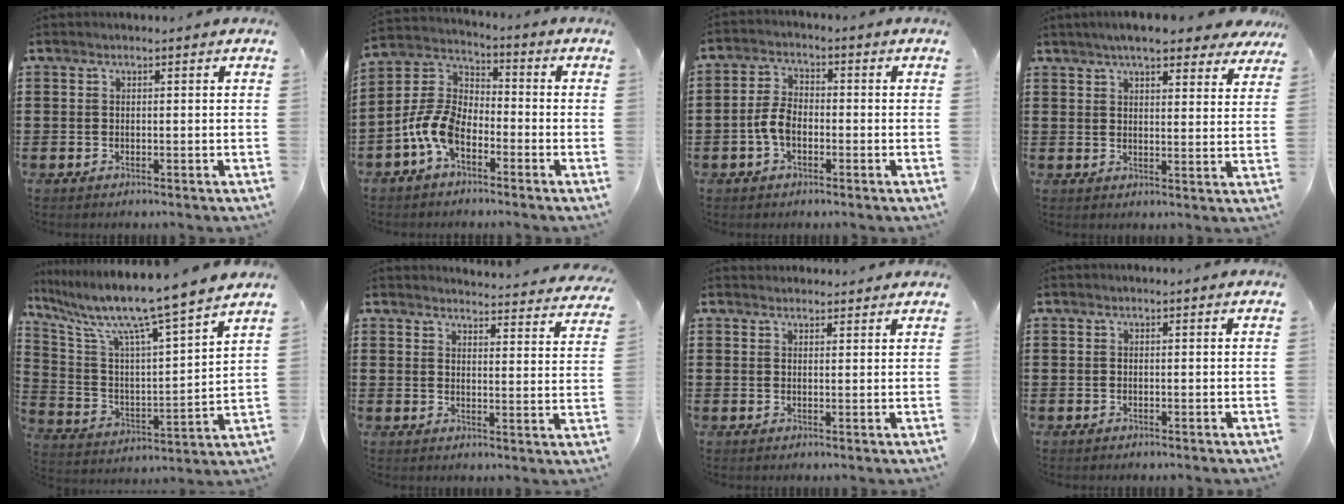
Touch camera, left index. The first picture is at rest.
{"total": 8.7, "force": [-4.8, 4.6, 5.6], "torque": [-0.162, -0.002, -0.106]}
{"total": 4.6, "force": [-1.5, 2.6, 3.5], "torque": [-0.091, -0.001, -0.036]}
{"total": 6.6, "force": [5.7, 1.1, 3.1], "torque": [-0.071, -0.009, 0.102]}
{"total": 10.3, "force": [8.7, -0.6, 5.4], "torque": [-0.142, -0.071, 0.137]}
{"total": 3.4, "force": [3.4, 0.0, 0.3], "torque": [-0.014, -0.029, 0.056]}
{"total": 1.7, "force": [1.7, 0.5, -0.1], "torque": [-0.004, 0.002, 0.033]}
{"total": 0.0}